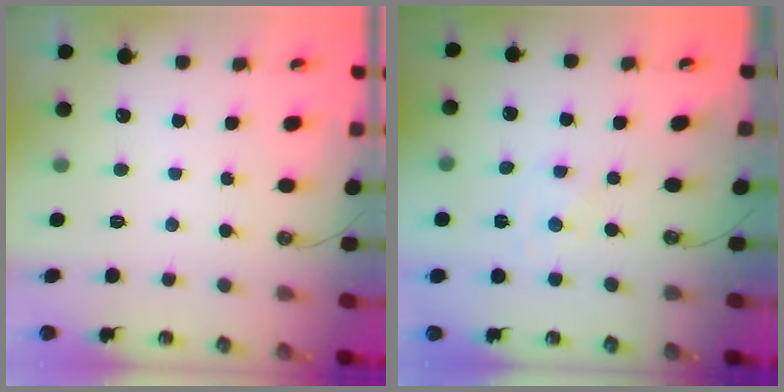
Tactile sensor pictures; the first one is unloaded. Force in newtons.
{"total": 0.0}